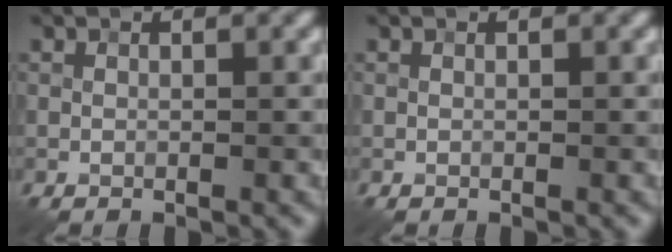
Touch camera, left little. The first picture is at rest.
{"total": 0.0}